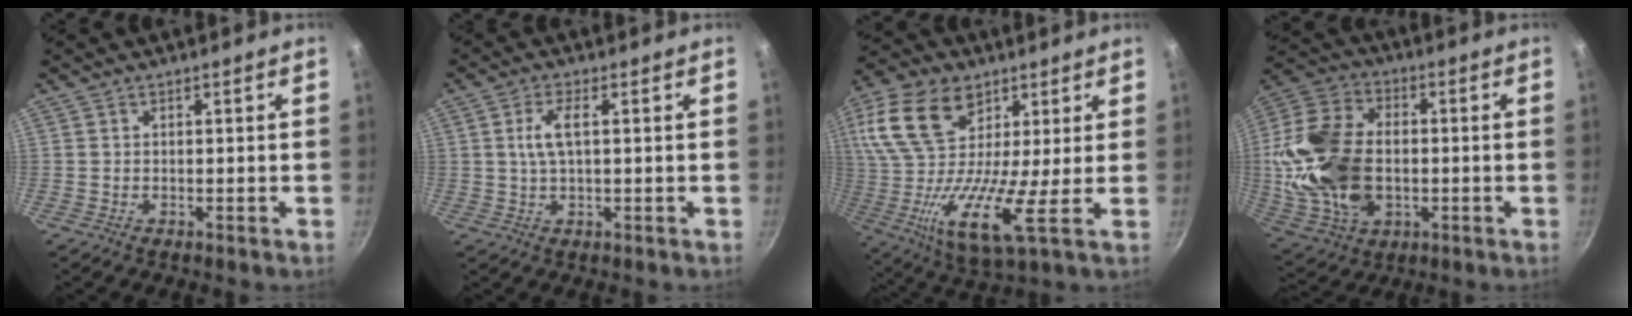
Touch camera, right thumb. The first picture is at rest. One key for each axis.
{"total": 4.7, "fx": 0.8, "fy": 1.6, "fz": 4.3, "tx": -0.096, "ty": 0.007, "tz": 0.015}
{"total": 23.1, "fx": 8.4, "fy": 11.9, "fz": 18.0, "tx": -0.361, "ty": -0.011, "tz": 0.132}
{"total": 21.8, "fx": -1.0, "fy": 14.7, "fz": 16.1, "tx": -0.310, "ty": 0.020, "tz": -0.012}